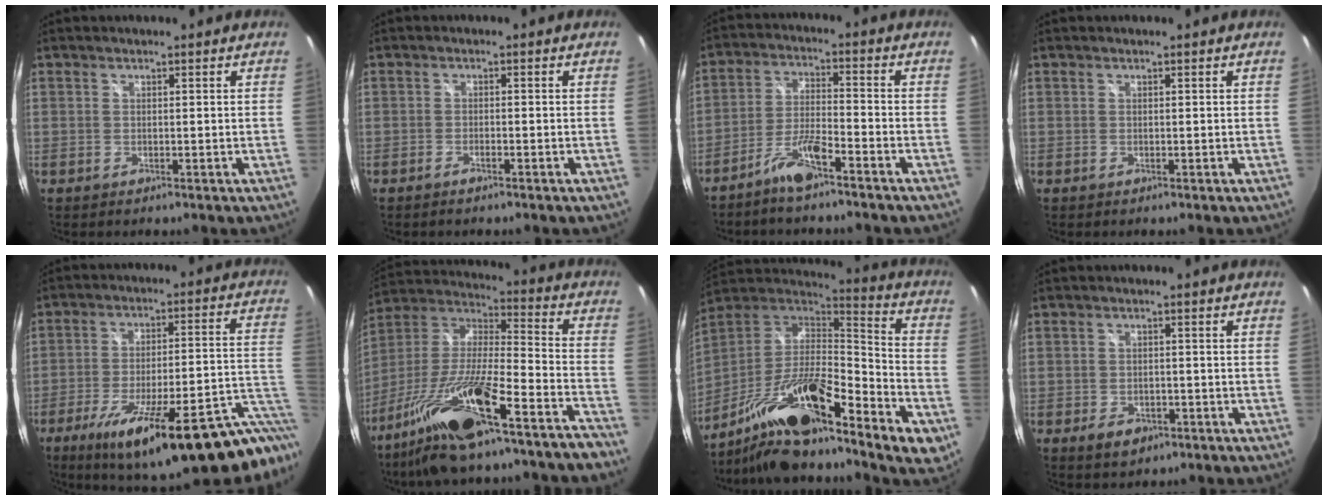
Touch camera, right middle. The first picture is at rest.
{"total": 1.5, "force": [-1.2, 0.2, 0.8], "torque": [-0.020, -0.002, -0.025]}
{"total": 6.4, "force": [-5.1, 0.5, 4.0], "torque": [-0.091, 0.006, -0.094]}
{"total": 0.0}
{"total": 27.5, "force": [-16.1, 4.6, 21.8], "torque": [-0.300, -0.037, -0.231]}
{"total": 24.2, "force": [-17.7, 2.3, 16.3], "torque": [-0.280, -0.036, -0.298]}
{"total": 23.1, "force": [-12.5, 5.5, 18.6], "torque": [-0.311, -0.030, -0.226]}
{"total": 4.4, "force": [-2.5, 2.9, 2.2], "torque": [-0.051, -0.006, -0.033]}